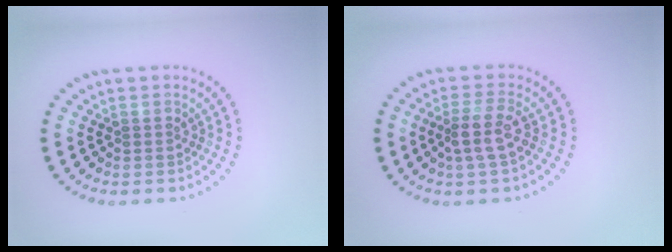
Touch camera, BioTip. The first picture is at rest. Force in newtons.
{"total": 2.6, "press": 2.2, "slide": 1.4}